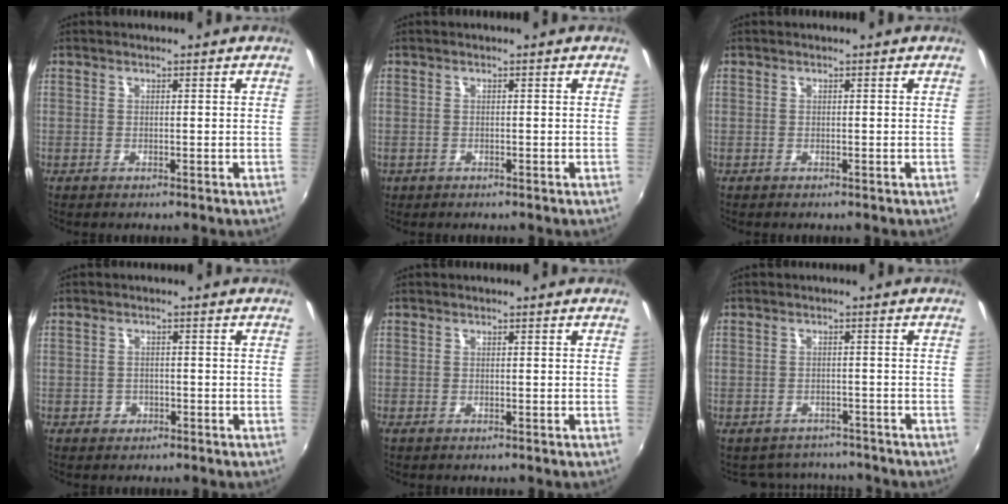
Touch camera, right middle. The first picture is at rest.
{"total": 1.2, "force": [-0.5, 1.0, 0.3], "torque": [-0.009, -0.004, -0.007]}
{"total": 0.0}
{"total": 2.1, "force": [-1.0, 1.8, 0.3], "torque": [-0.009, -0.001, -0.014]}
{"total": 0.0}
{"total": 6.5, "force": [-5.8, 2.7, 0.8], "torque": [-0.025, 0.003, -0.080]}